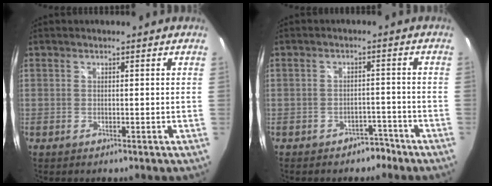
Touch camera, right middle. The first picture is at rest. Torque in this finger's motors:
{"motor_torque": [-0.16, -0.17, -0.01, -0.03]}